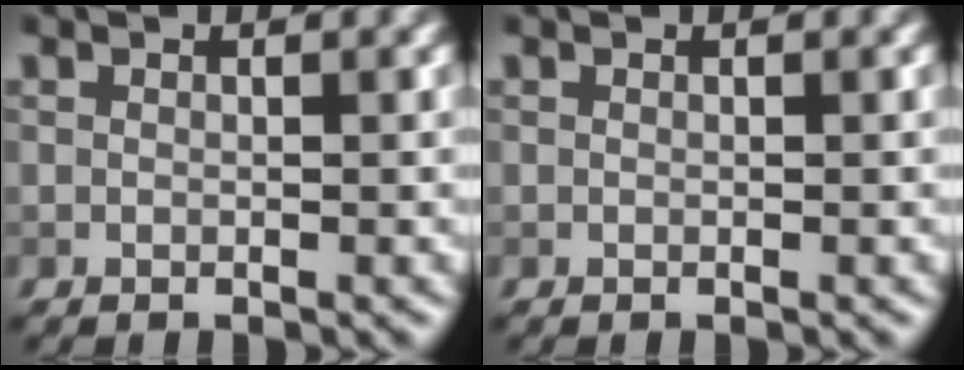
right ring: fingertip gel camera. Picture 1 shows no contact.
{"total": 0.0}